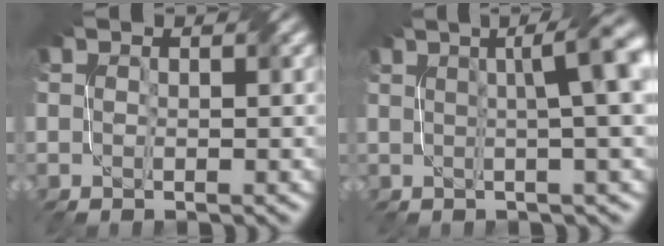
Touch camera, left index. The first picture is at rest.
{"total": 8.0, "force": [1.5, 2.4, 7.5], "torque": [-0.044, 0.035, 0.010]}